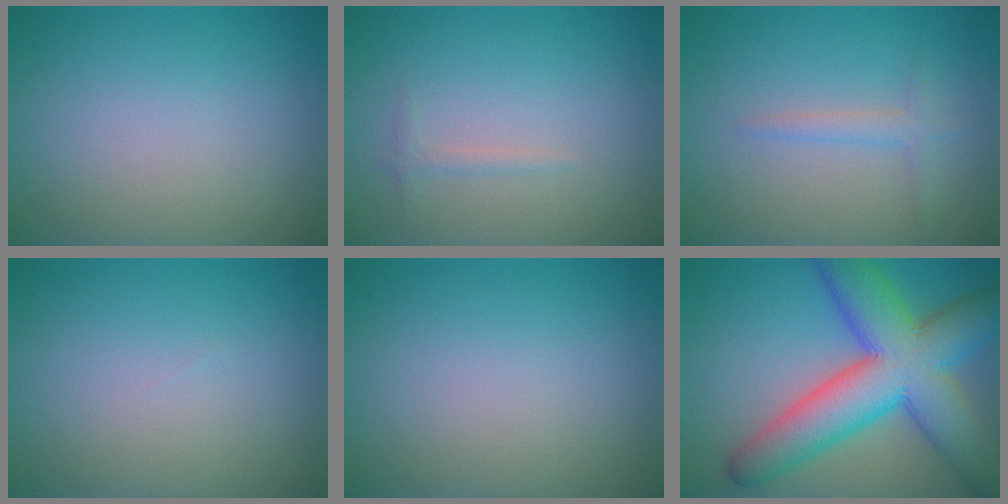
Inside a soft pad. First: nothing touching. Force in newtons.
{"total": 0.8, "press": 0.8, "slide": 0.0}
{"total": 1.5, "press": 1.5, "slide": 0.1}
{"total": 0.0}
{"total": 0.0}
{"total": 12.2, "press": 12.2, "slide": 0.3}